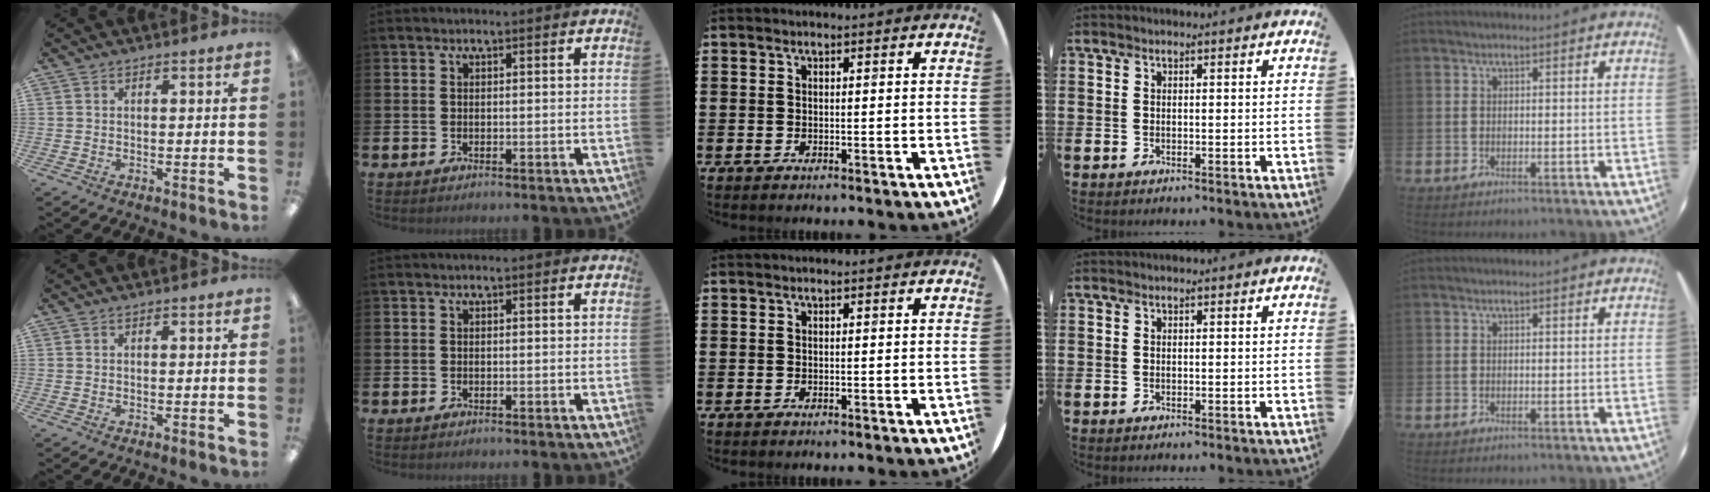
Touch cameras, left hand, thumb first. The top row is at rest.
{}